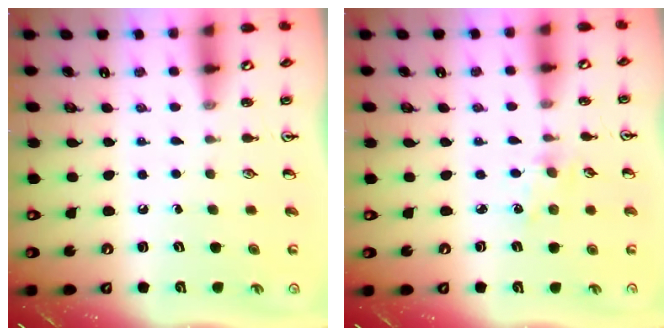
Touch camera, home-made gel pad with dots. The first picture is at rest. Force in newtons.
{"total": 2.0, "press": 2.0, "slide": 0.4}